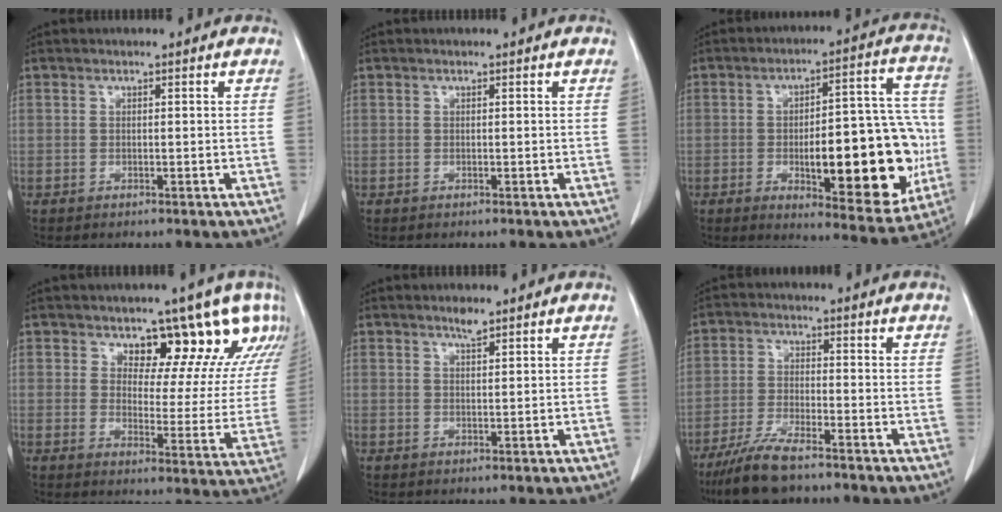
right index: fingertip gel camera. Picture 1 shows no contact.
{"total": 0.0}
{"total": 22.0, "force": [-4.2, 6.9, 20.5], "torque": [-0.228, 0.025, -0.038]}
{"total": 15.4, "force": [11.6, 7.1, 7.2], "torque": [-0.053, -0.012, 0.118]}
{"total": 1.7, "force": [1.4, 0.3, 0.9], "torque": [-0.021, 0.000, 0.027]}
{"total": 8.4, "force": [-6.5, 1.4, 5.1], "torque": [-0.102, -0.022, -0.119]}